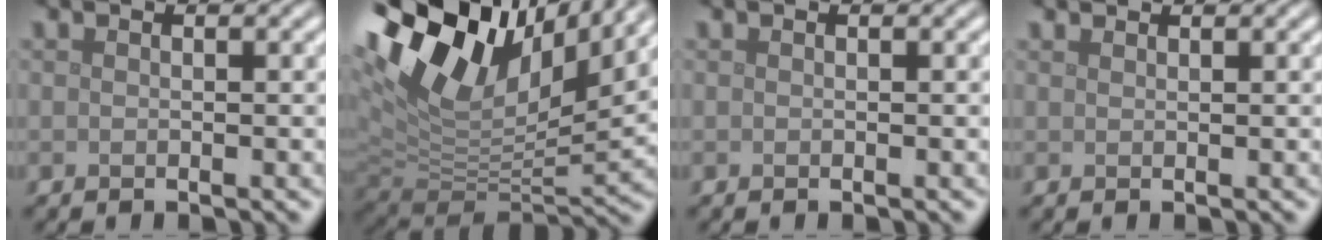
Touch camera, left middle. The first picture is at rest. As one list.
[{"total": 14.8, "force": [7.6, 7.9, 9.9], "torque": [-0.228, 0.038, 0.140]}, {"total": 0.0}, {"total": 1.1, "force": [1.1, 0.1, 0.2], "torque": [-0.007, -0.001, 0.013]}]